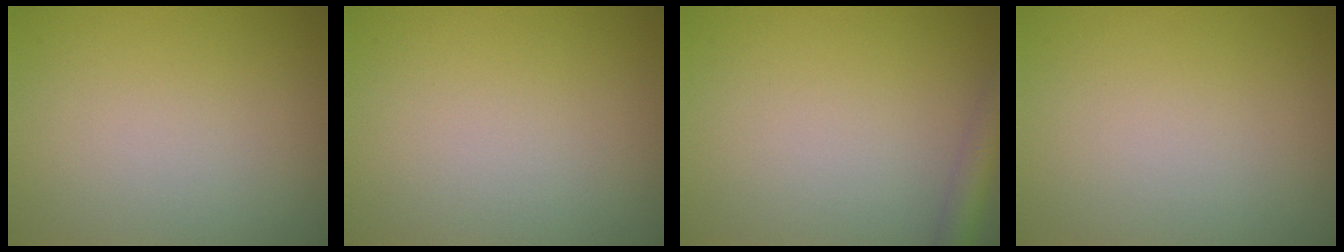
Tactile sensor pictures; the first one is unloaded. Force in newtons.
{"total": 0.0}
{"total": 2.4, "press": 2.4, "slide": 0.1}
{"total": 0.0}